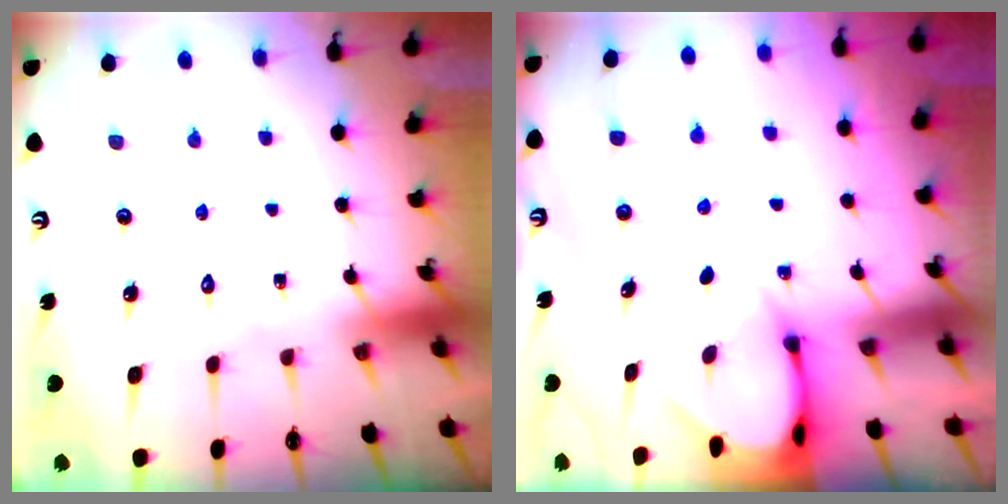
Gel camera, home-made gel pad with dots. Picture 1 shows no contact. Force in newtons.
{"total": 3.0, "press": 3.0, "slide": 0.2}